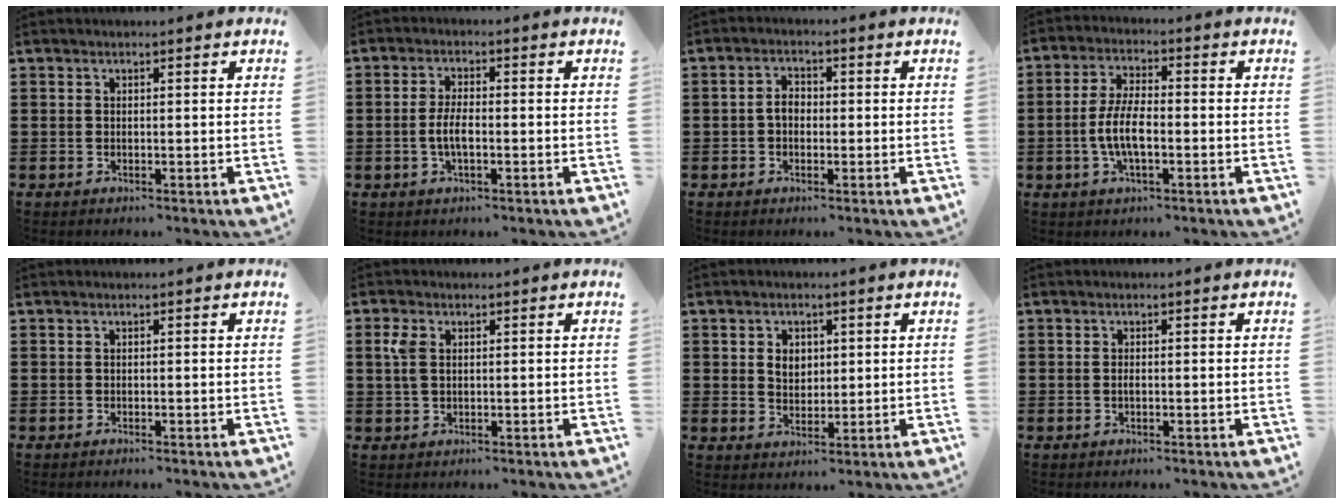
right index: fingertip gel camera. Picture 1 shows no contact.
{"total": 3.8, "force": [-0.8, 1.4, 3.5], "torque": [-0.077, 0.000, -0.020]}
{"total": 2.4, "force": [-0.4, 1.5, 1.8], "torque": [-0.035, 0.004, -0.009]}
{"total": 6.6, "force": [-1.4, 2.4, 6.0], "torque": [-0.138, -0.004, -0.036]}
{"total": 0.0}
{"total": 3.2, "force": [0.8, 1.9, 2.5], "torque": [-0.062, 0.006, 0.011]}
{"total": 3.1, "force": [0.7, 2.3, 1.9], "torque": [-0.043, 0.010, 0.011]}
{"total": 0.7, "force": [-0.2, 0.3, 0.7], "torque": [-0.014, -0.001, -0.003]}